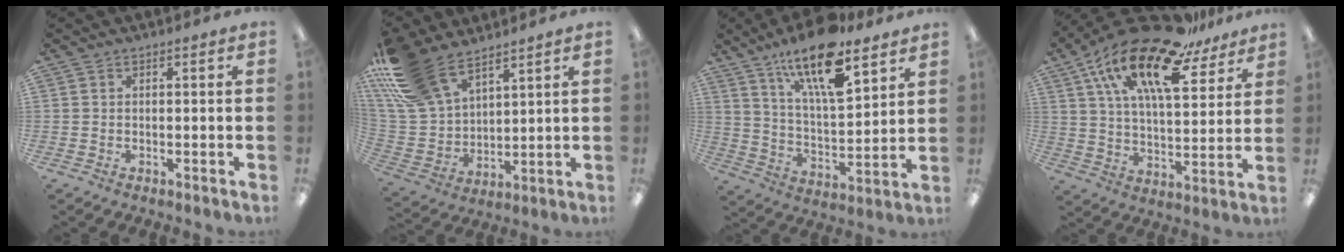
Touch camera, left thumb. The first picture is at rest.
{"total": 17.9, "force": [13.0, 8.7, 8.7], "torque": [-0.221, -0.059, 0.242]}
{"total": 18.8, "force": [12.7, 6.2, 12.4], "torque": [-0.207, -0.070, 0.211]}
{"total": 20.9, "force": [13.9, 8.0, 13.5], "torque": [-0.249, -0.082, 0.237]}